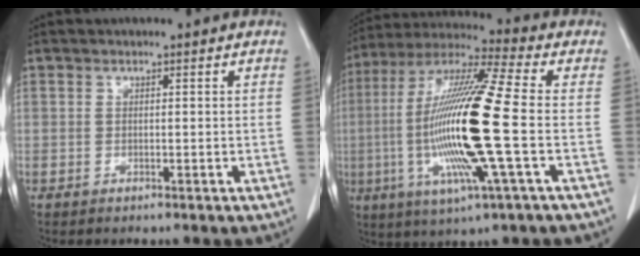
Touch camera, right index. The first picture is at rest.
{"total": 20.0, "force": [-2.8, 0.5, 19.8], "torque": [-0.410, -0.010, -0.061]}